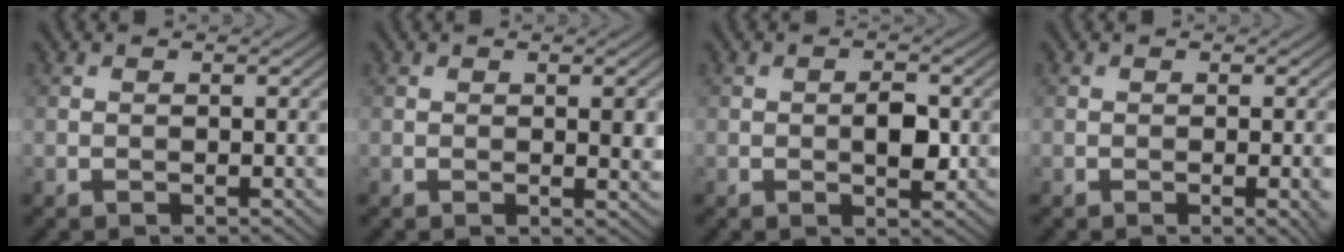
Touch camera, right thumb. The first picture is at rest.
{"total": 2.1, "force": [0.4, 0.6, 2.0], "torque": [-0.030, -0.006, 0.007]}
{"total": 3.1, "force": [-0.3, 1.4, 2.8], "torque": [-0.041, 0.000, -0.004]}
{"total": 2.2, "force": [-0.5, 0.3, 2.1], "torque": [-0.029, 0.000, -0.008]}